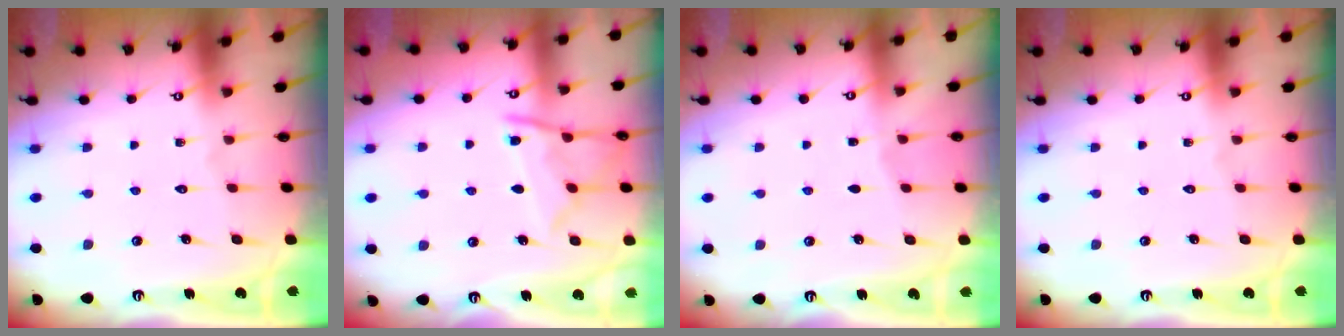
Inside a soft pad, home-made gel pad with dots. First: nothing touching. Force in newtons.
{"total": 10.4, "press": 10.3, "slide": 1.1}
{"total": 1.5, "press": 1.4, "slide": 0.2}
{"total": 0.0}